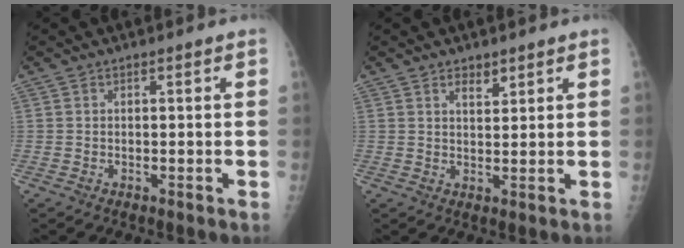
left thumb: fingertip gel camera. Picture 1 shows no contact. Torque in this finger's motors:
{"motor_torque": [-0.28, -0.26, 0.02, 0.14, -0.07]}